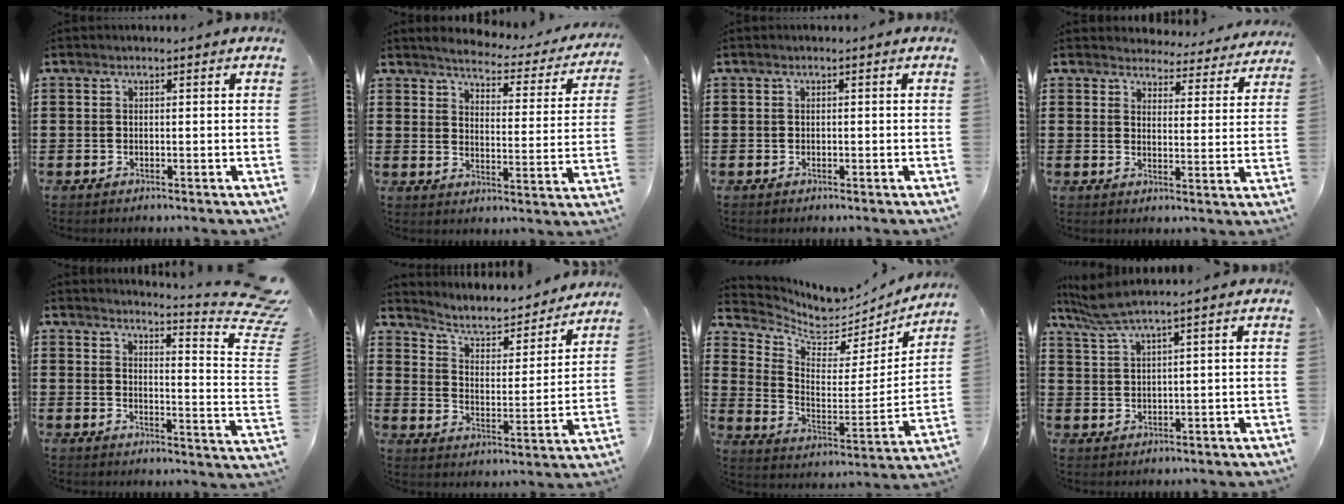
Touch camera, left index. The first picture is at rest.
{"total": 2.8, "force": [2.7, 0.2, 0.8], "torque": [-0.035, -0.026, 0.037]}
{"total": 0.0}
{"total": 4.4, "force": [4.4, 0.6, 0.2], "torque": [-0.018, -0.029, 0.075]}
{"total": 6.0, "force": [5.0, -0.3, 3.2], "torque": [-0.044, -0.060, 0.073]}
{"total": 4.5, "force": [3.7, 1.7, 1.9], "torque": [-0.057, -0.024, 0.056]}
{"total": 5.7, "force": [5.1, 2.0, 1.5], "torque": [-0.062, -0.050, 0.088]}
{"total": 3.8, "force": [2.7, 0.0, 2.7], "torque": [-0.061, 0.000, 0.048]}